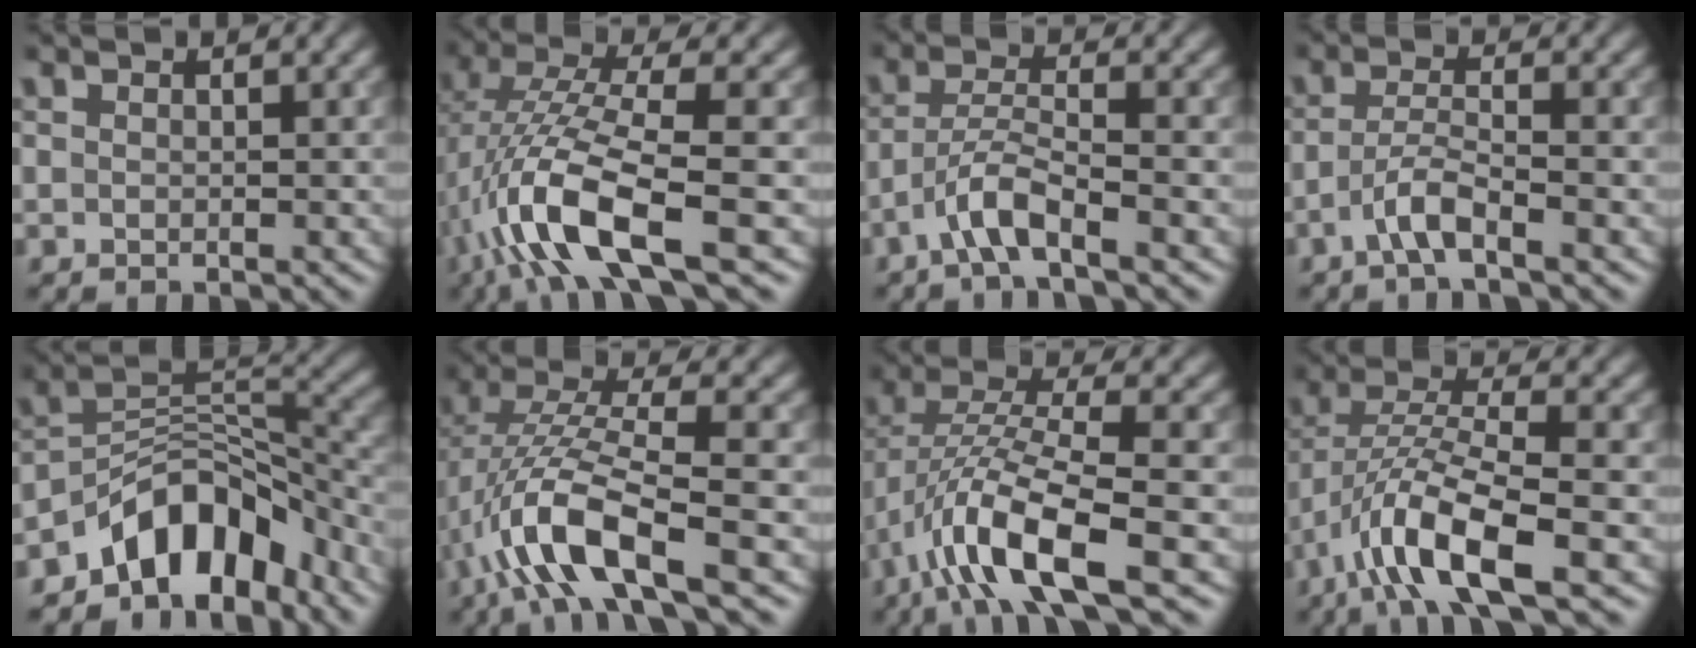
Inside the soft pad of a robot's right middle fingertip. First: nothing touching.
{"total": 9.6, "force": [-3.2, 2.7, 8.7], "torque": [-0.173, 0.007, -0.065]}
{"total": 3.6, "force": [-2.3, 0.5, 2.8], "torque": [-0.053, 0.011, -0.053]}
{"total": 2.8, "force": [-1.7, 0.4, 2.2], "torque": [-0.045, 0.008, -0.041]}
{"total": 8.1, "force": [-5.9, 3.9, 3.9], "torque": [-0.035, 0.006, -0.110]}
{"total": 8.7, "force": [-3.5, 2.6, 7.6], "torque": [-0.156, 0.011, -0.073]}
{"total": 9.5, "force": [-4.5, 2.5, 7.9], "torque": [-0.147, 0.007, -0.090]}
{"total": 8.5, "force": [-4.4, 2.3, 6.9], "torque": [-0.126, 0.006, -0.089]}